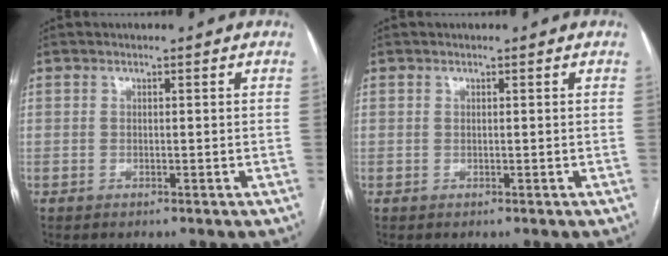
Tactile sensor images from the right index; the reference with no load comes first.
{"total": 0.0}